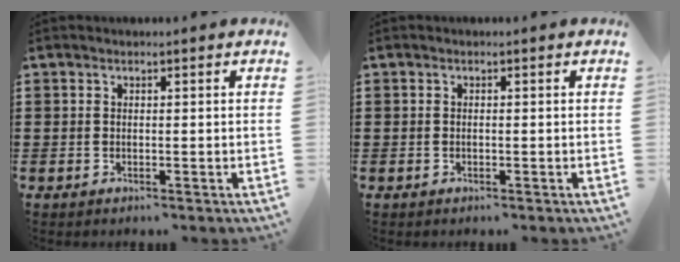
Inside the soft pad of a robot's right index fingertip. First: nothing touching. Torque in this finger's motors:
{"motor_torque": [0.05, 0.19, 0.00, 0.00]}